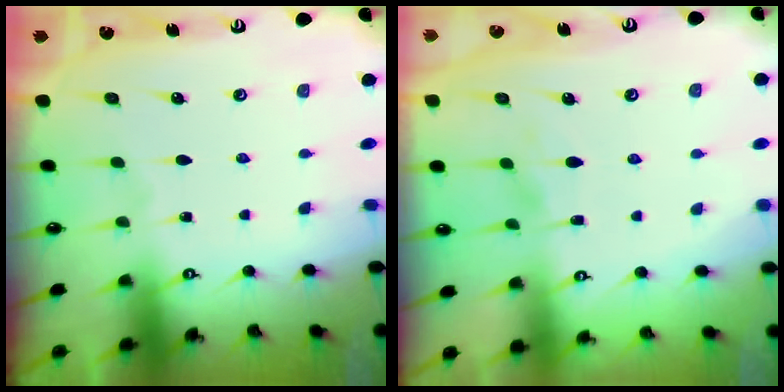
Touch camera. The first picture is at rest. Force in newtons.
{"total": 1.1, "press": 0.6, "slide": 0.9}